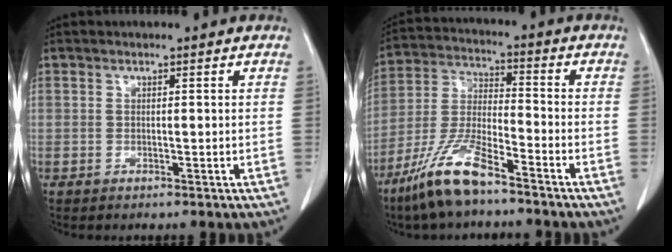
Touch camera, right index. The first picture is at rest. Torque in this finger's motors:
{"motor_torque": [1.02, -1.12, 0.57, 0.18]}